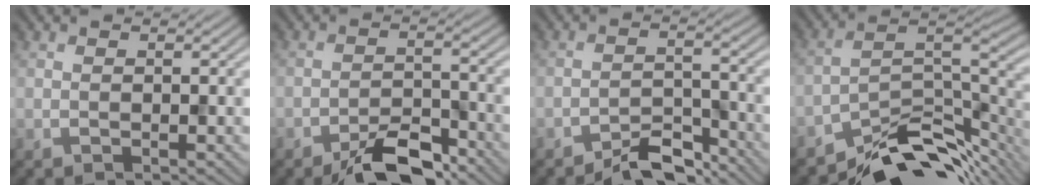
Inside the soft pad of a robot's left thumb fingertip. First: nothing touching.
{"total": 6.2, "force": [-4.7, 2.0, 3.6], "torque": [-0.054, 0.004, -0.087]}
{"total": 5.1, "force": [-4.4, 1.5, 2.2], "torque": [-0.031, 0.005, -0.082]}
{"total": 11.1, "force": [-8.5, 4.2, 5.8], "torque": [-0.086, -0.005, -0.146]}